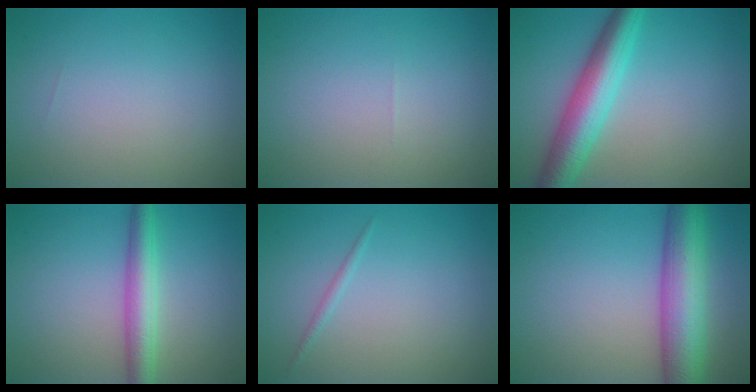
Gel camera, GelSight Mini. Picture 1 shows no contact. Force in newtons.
{"total": 0.0}
{"total": 6.3, "press": 6.3, "slide": 0.1}
{"total": 4.0, "press": 4.0, "slide": 0.2}
{"total": 0.7, "press": 0.7, "slide": 0.0}
{"total": 8.7, "press": 8.7, "slide": 0.4}